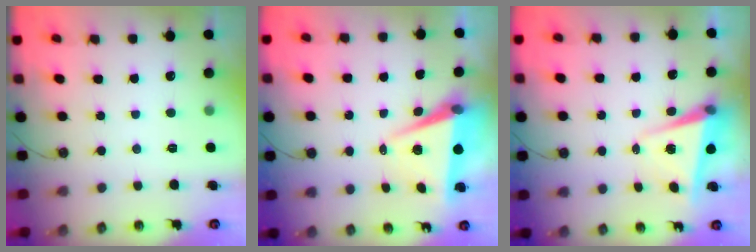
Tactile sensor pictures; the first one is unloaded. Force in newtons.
{"total": 6.8, "press": 5.2, "slide": 4.3}
{"total": 5.6, "press": 5.3, "slide": 1.8}